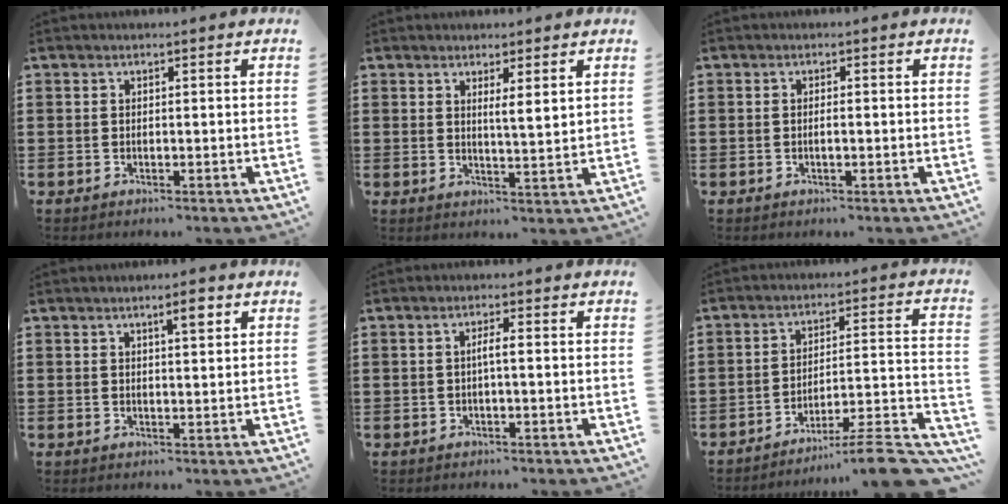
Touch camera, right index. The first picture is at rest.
{"total": 2.4, "force": [1.4, -0.3, 2.0], "torque": [-0.034, -0.008, 0.022]}
{"total": 0.9, "force": [-0.3, 0.2, 0.8], "torque": [-0.017, -0.001, -0.004]}
{"total": 3.1, "force": [1.7, 0.6, 2.5], "torque": [-0.035, 0.000, 0.023]}
{"total": 1.9, "force": [-0.3, 0.1, 1.9], "torque": [-0.036, 0.001, -0.007]}
{"total": 9.0, "force": [-7.7, -0.1, 4.6], "torque": [-0.062, -0.001, -0.150]}